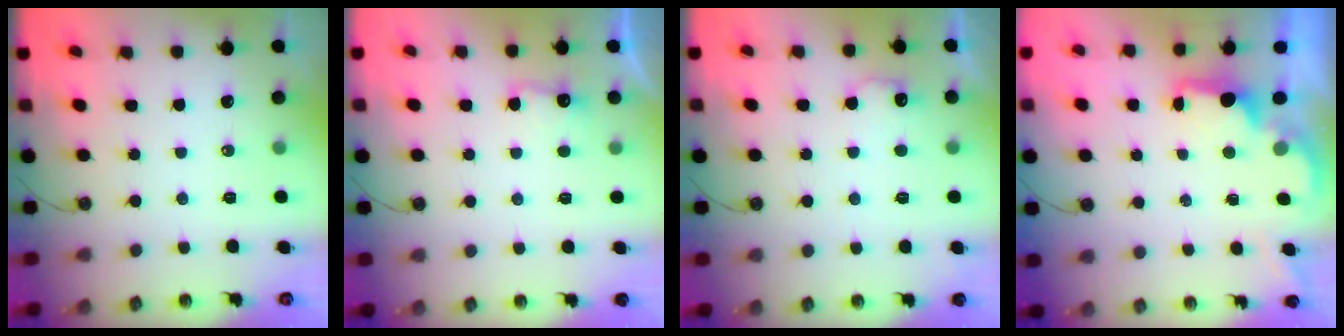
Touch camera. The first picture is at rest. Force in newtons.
{"total": 4.9, "press": 4.8, "slide": 1.1}
{"total": 8.1, "press": 8.0, "slide": 0.5}
{"total": 1.9, "press": 1.7, "slide": 0.8}